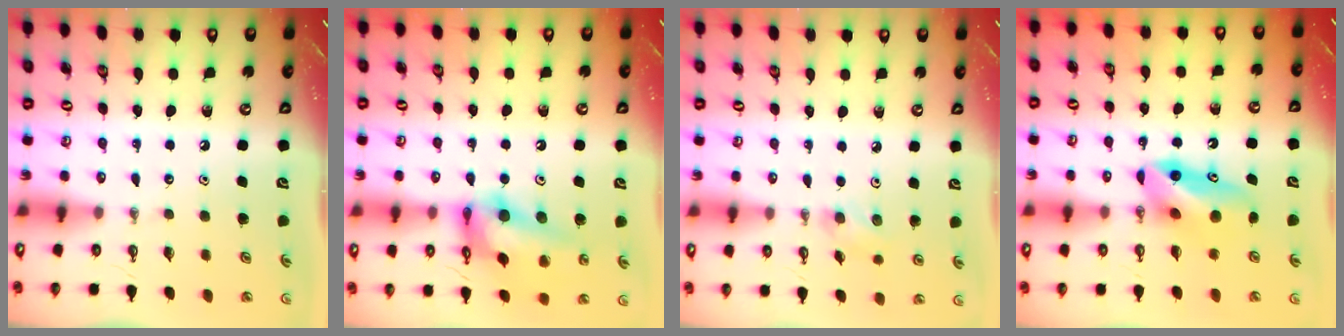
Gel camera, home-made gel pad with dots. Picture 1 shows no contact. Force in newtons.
{"total": 17.0, "press": 16.9, "slide": 1.2}
{"total": 4.2, "press": 4.0, "slide": 1.3}
{"total": 9.2, "press": 8.5, "slide": 3.6}